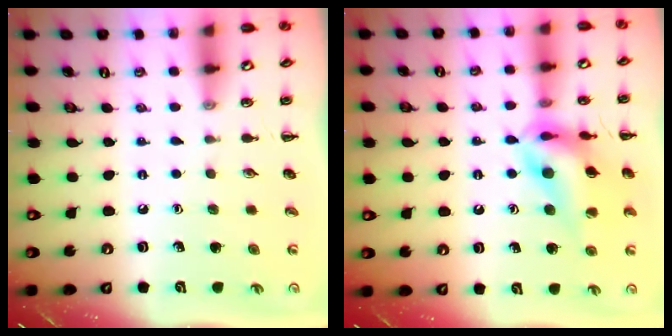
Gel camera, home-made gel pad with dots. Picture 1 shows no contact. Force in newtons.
{"total": 18.0, "press": 17.8, "slide": 2.9}